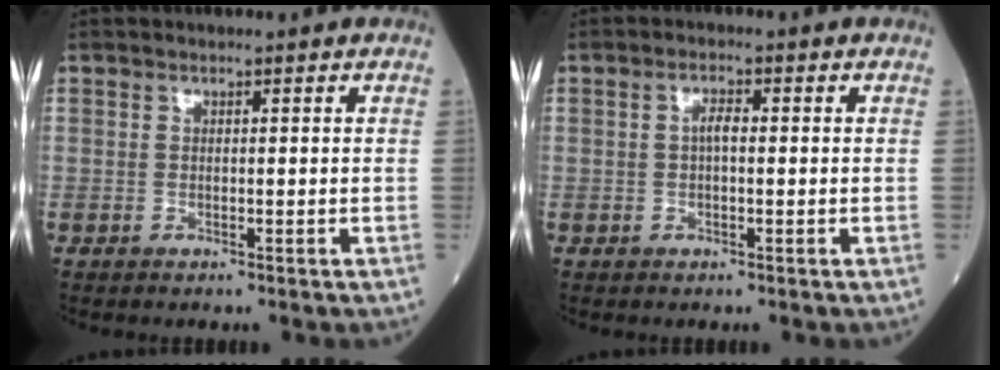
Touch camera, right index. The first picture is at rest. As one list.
[{"total": 2.0, "force": [0.1, 0.7, 1.8], "torque": [-0.034, 0.006, 0.000]}]